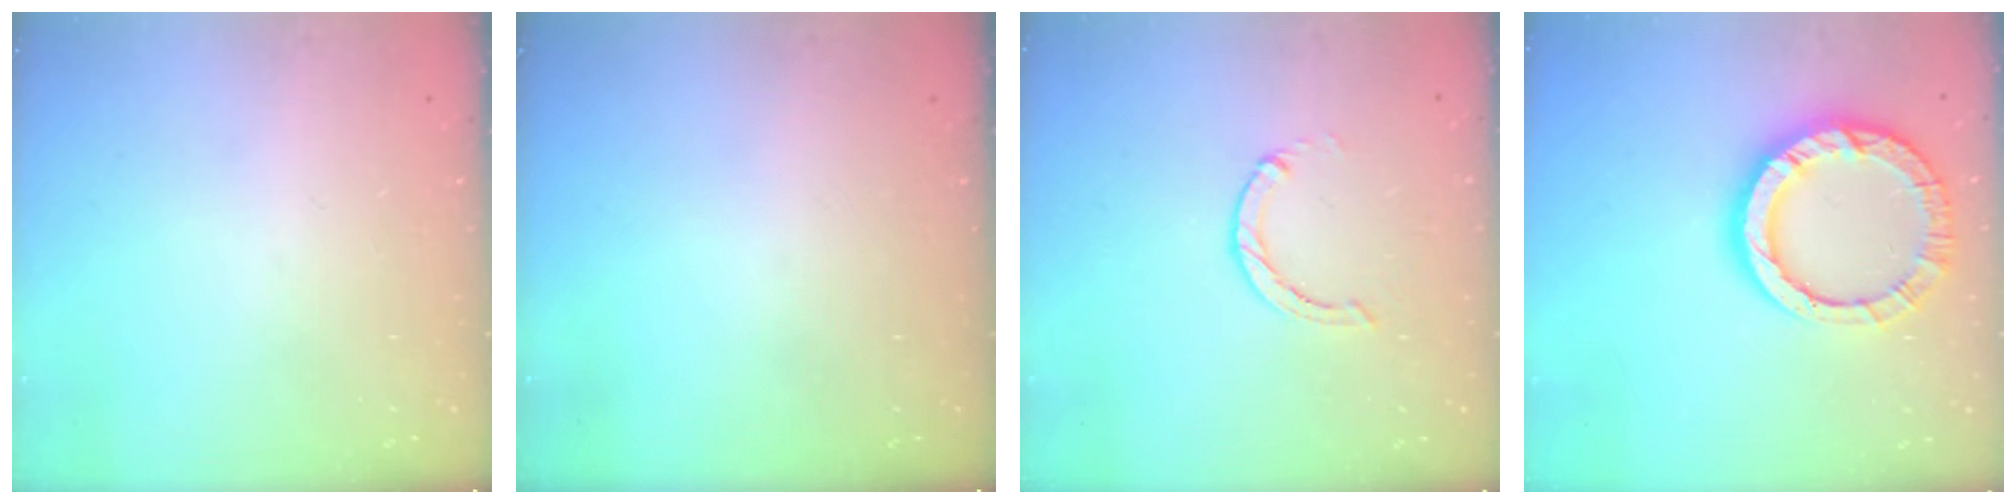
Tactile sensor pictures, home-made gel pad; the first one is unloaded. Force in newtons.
{"total": 0.0}
{"total": 0.6, "press": 0.6, "slide": 0.2}
{"total": 14.0, "press": 13.9, "slide": 1.4}